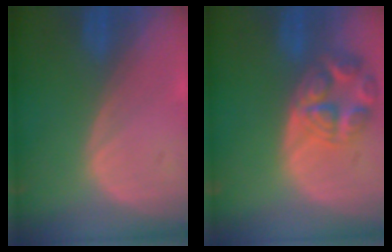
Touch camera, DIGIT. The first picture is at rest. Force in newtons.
{"total": 7.9, "press": 7.0, "slide": 3.6}